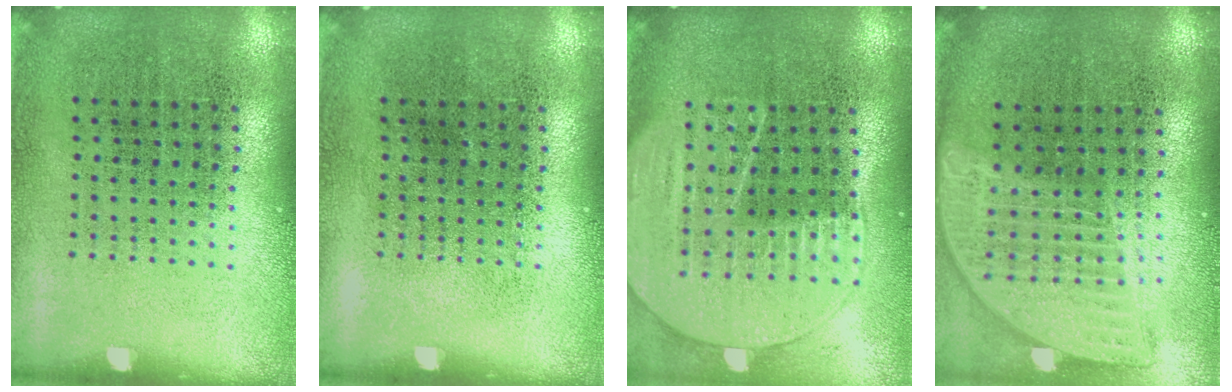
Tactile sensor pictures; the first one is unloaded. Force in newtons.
{"total": 0.0}
{"total": 2.0, "press": 1.8, "slide": 0.9}
{"total": 1.9, "press": 1.6, "slide": 1.2}